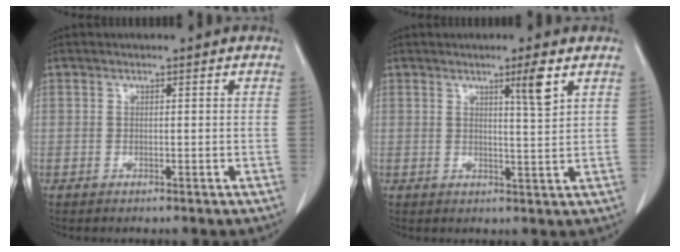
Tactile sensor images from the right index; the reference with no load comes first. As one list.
[{"total": 4.3, "force": [2.4, -0.4, 3.6], "torque": [-0.059, -0.009, 0.040]}]